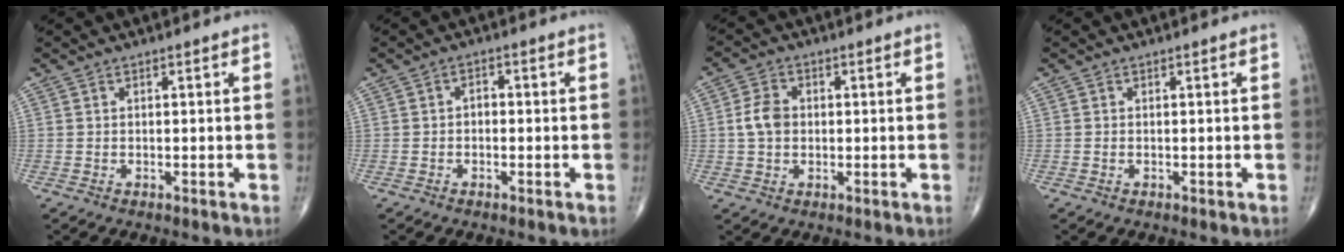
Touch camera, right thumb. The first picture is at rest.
{"total": 1.7, "force": [-0.4, 1.2, 1.1], "torque": [-0.006, 0.010, -0.013]}
{"total": 5.0, "force": [0.1, 3.8, 3.3], "torque": [-0.059, 0.009, -0.003]}
{"total": 0.0}